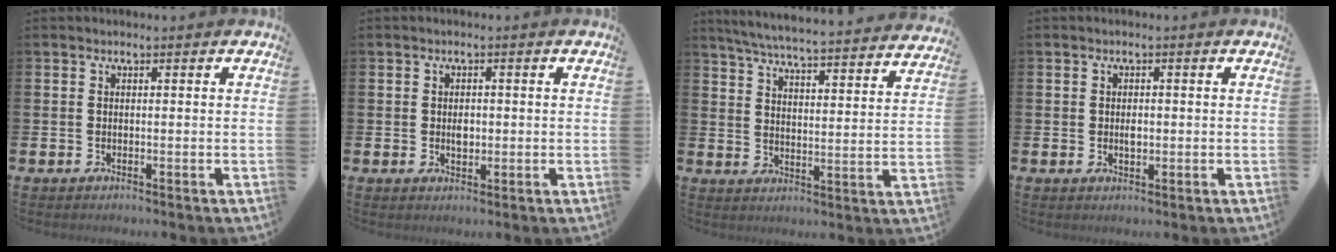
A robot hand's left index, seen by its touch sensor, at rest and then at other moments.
{"total": 1.8, "force": [0.1, 1.2, 1.3], "torque": [-0.004, -0.003, -0.005]}
{"total": 5.7, "force": [5.6, 0.0, 1.4], "torque": [-0.048, -0.048, 0.094]}
{"total": 1.5, "force": [0.1, 1.0, 1.1], "torque": [-0.008, 0.000, -0.003]}